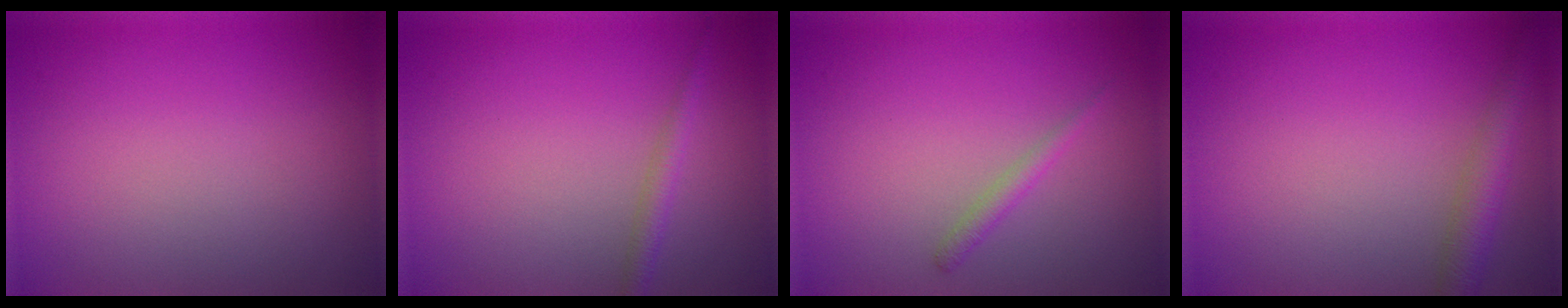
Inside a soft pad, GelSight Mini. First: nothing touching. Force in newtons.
{"total": 1.6, "press": 1.5, "slide": 0.2}
{"total": 1.2, "press": 1.2, "slide": 0.1}
{"total": 3.0, "press": 3.0, "slide": 0.1}